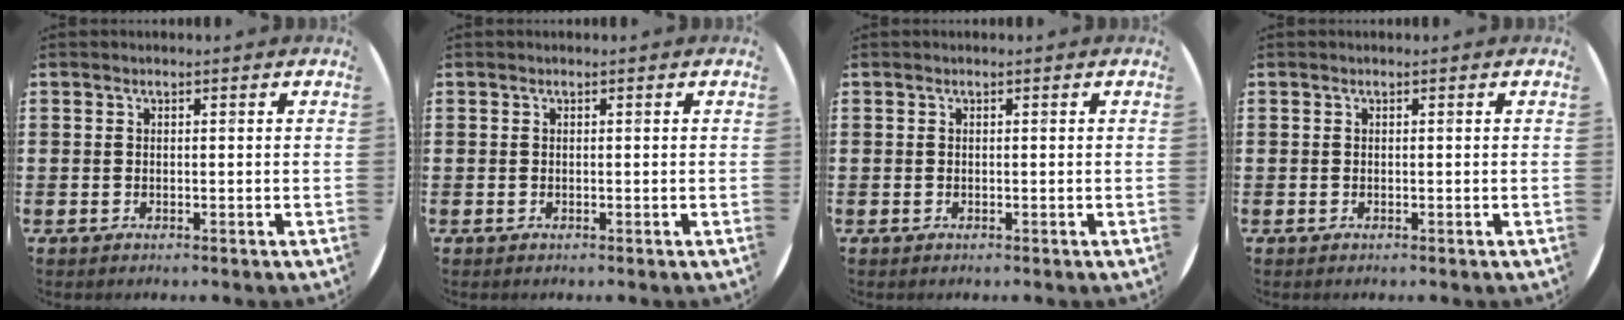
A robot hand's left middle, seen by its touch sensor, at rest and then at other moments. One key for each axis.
{"total": 0.0}
{"total": 0.0}
{"total": 0.0}